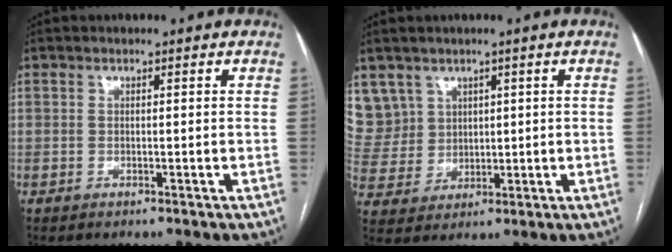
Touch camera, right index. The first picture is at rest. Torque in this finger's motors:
{"motor_torque": [-0.22, 0.29, -0.03, -0.01]}